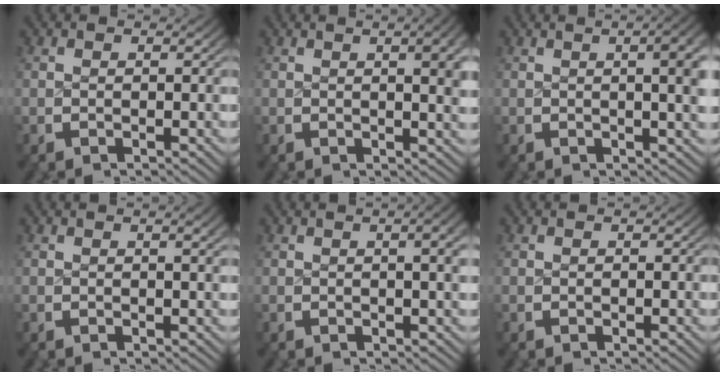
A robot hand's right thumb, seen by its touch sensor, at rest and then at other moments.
{"total": 3.9, "force": [0.9, 1.2, 3.6], "torque": [-0.034, 0.002, 0.014]}
{"total": 6.7, "force": [1.6, 2.6, 5.9], "torque": [-0.053, 0.017, 0.016]}
{"total": 1.0, "force": [0.3, 0.0, 0.9], "torque": [-0.011, 0.003, 0.006]}
{"total": 3.2, "force": [0.6, 0.9, 3.0], "torque": [-0.029, 0.010, 0.009]}
{"total": 0.0}